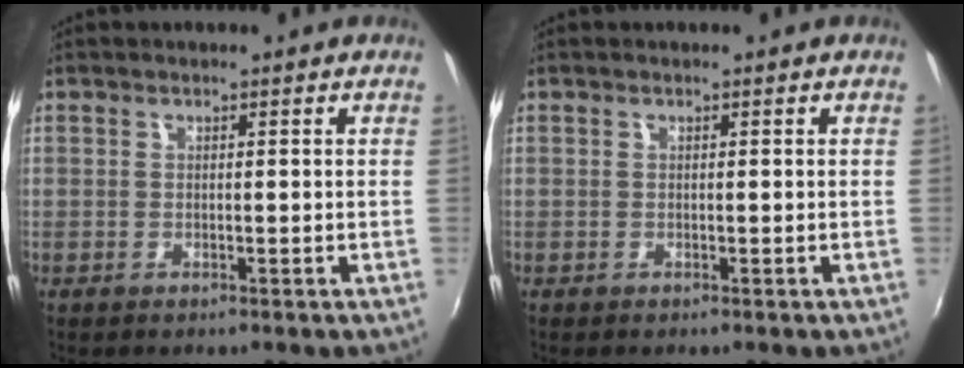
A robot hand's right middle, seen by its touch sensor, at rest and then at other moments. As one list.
[{"total": 0.0}]